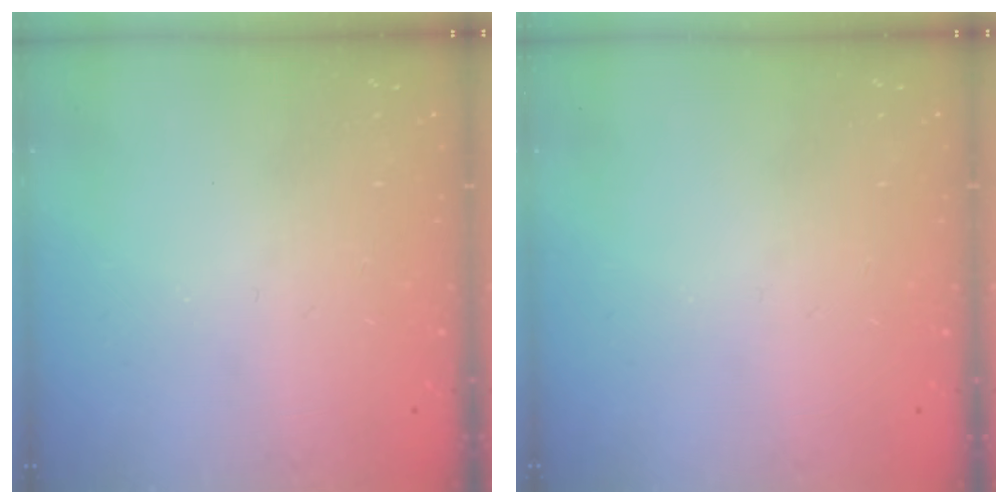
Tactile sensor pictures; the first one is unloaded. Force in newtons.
{"total": 0.0}